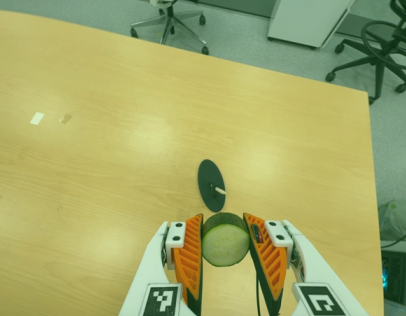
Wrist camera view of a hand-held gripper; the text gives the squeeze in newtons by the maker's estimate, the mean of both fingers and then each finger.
{"total": 11.0, "left": 9.8, "right": 12.2}